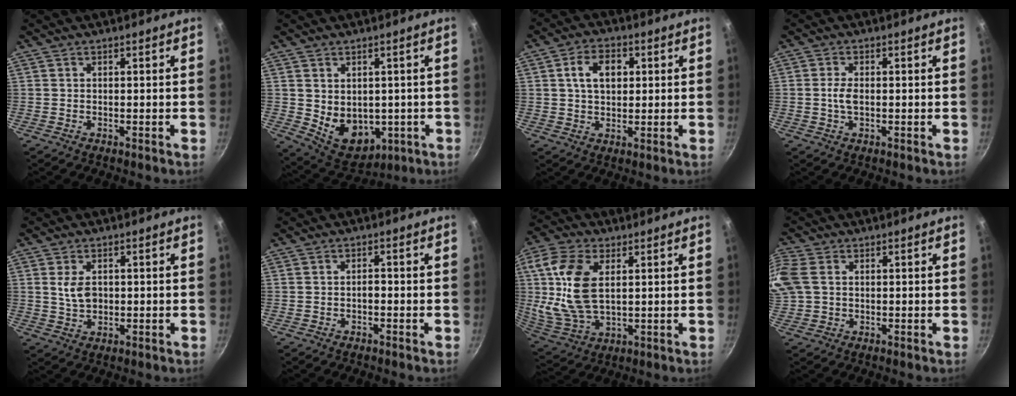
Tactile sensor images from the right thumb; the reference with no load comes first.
{"total": 10.6, "force": [-0.7, 7.9, 6.9], "torque": [-0.077, -0.018, 0.020]}
{"total": 7.7, "force": [1.8, 5.2, 5.4], "torque": [-0.070, 0.007, 0.026]}
{"total": 2.7, "force": [-0.2, 1.5, 2.3], "torque": [-0.043, 0.006, -0.005]}
{"total": 3.7, "force": [0.6, 2.5, 2.6], "torque": [-0.039, -0.001, 0.013]}
{"total": 1.3, "force": [-0.7, 0.7, 0.9], "torque": [-0.006, 0.014, -0.010]}
{"total": 16.2, "force": [3.2, 9.2, 12.9], "torque": [-0.257, -0.012, 0.064]}
{"total": 6.4, "force": [1.1, 4.8, 4.1], "torque": [-0.093, 0.009, 0.019]}